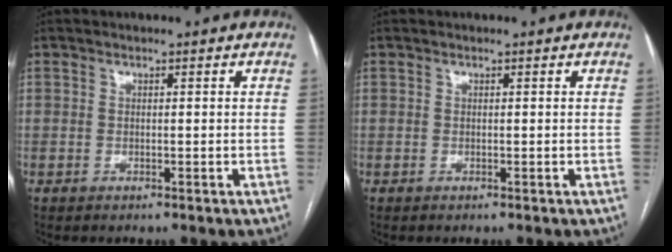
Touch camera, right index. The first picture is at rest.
{"total": 0.0}